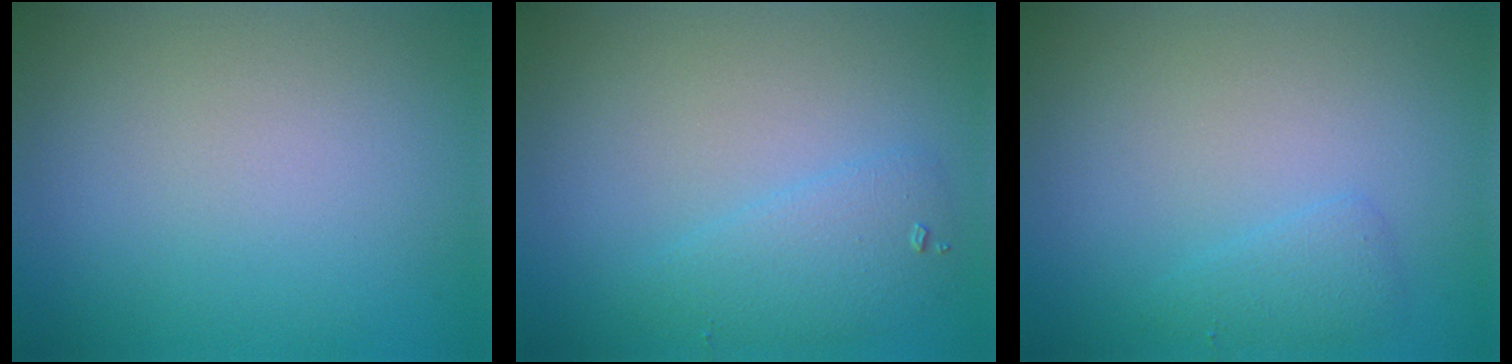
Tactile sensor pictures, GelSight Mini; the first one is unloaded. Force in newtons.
{"total": 2.4, "press": 2.4, "slide": 0.1}
{"total": 1.4, "press": 1.4, "slide": 0.1}